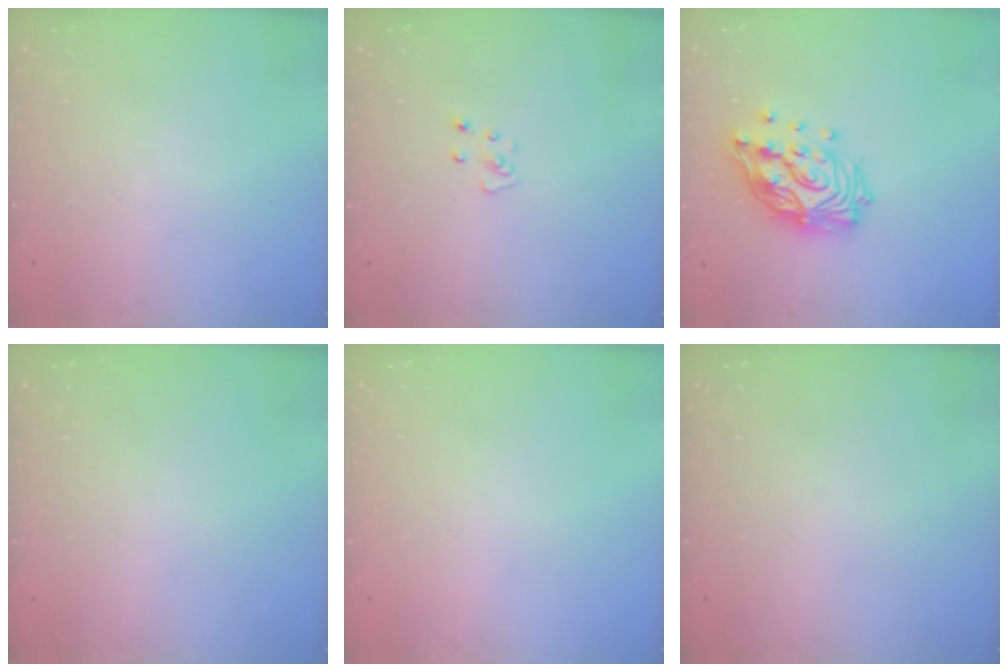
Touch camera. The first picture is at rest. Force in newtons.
{"total": 2.8, "press": 2.8, "slide": 0.2}
{"total": 16.7, "press": 16.6, "slide": 1.1}
{"total": 0.0}
{"total": 0.0}
{"total": 0.0}